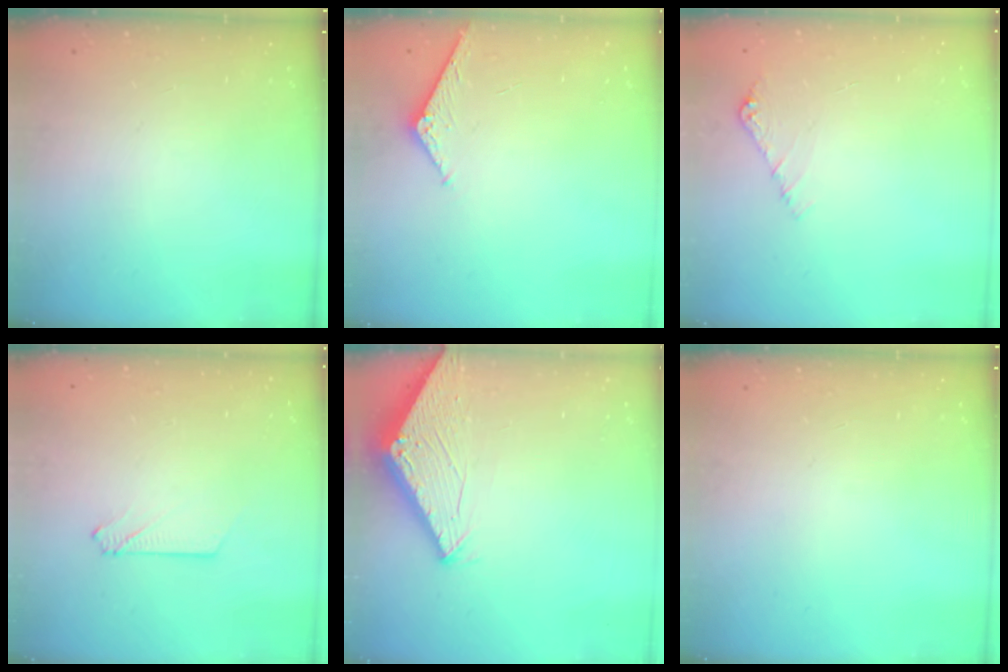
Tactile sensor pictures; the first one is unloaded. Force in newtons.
{"total": 4.5, "press": 4.5, "slide": 0.5}
{"total": 4.3, "press": 4.3, "slide": 0.5}
{"total": 2.6, "press": 2.6, "slide": 0.3}
{"total": 2.8, "press": 2.8, "slide": 0.2}
{"total": 0.0}